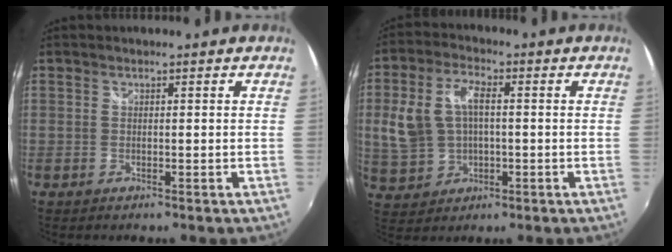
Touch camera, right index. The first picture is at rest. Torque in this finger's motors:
{"motor_torque": [1.22, -0.19, 0.68, 0.11]}